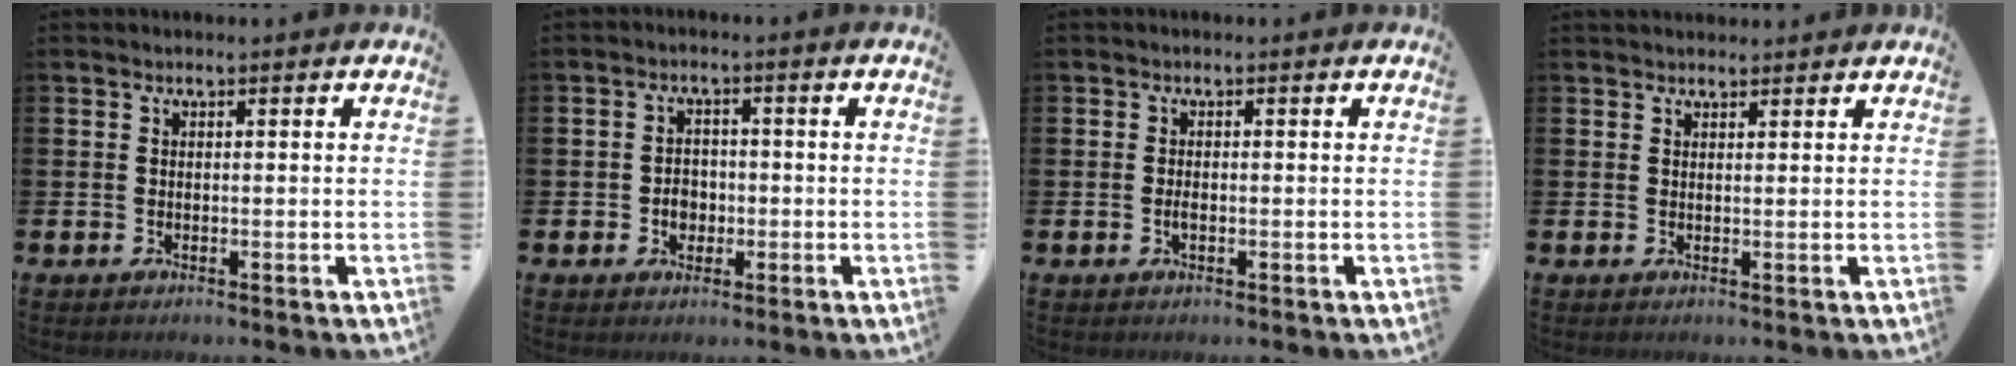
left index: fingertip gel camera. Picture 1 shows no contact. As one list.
[{"total": 2.9, "force": [-0.7, 2.4, 1.4], "torque": [-0.013, -0.002, -0.021]}, {"total": 1.1, "force": [-0.2, 0.4, 1.0], "torque": [-0.016, -0.002, -0.005]}, {"total": 1.1, "force": [1.1, 0.3, 0.0], "torque": [0.007, 0.000, 0.019]}]